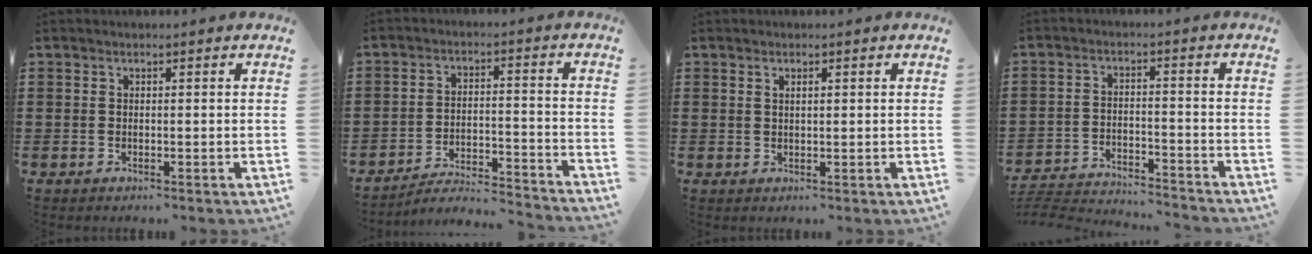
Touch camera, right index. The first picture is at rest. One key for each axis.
{"total": 4.2, "fx": -4.1, "fy": 0.1, "fz": 1.2, "tx": -0.033, "ty": -0.005, "tz": -0.087}
{"total": 1.0, "fx": 0.4, "fy": 0.4, "fz": 0.8, "tx": -0.016, "ty": 0.004, "tz": 0.006}
{"total": 4.1, "fx": -4.1, "fy": 0.0, "fz": 0.6, "tx": -0.023, "ty": -0.002, "tz": -0.089}